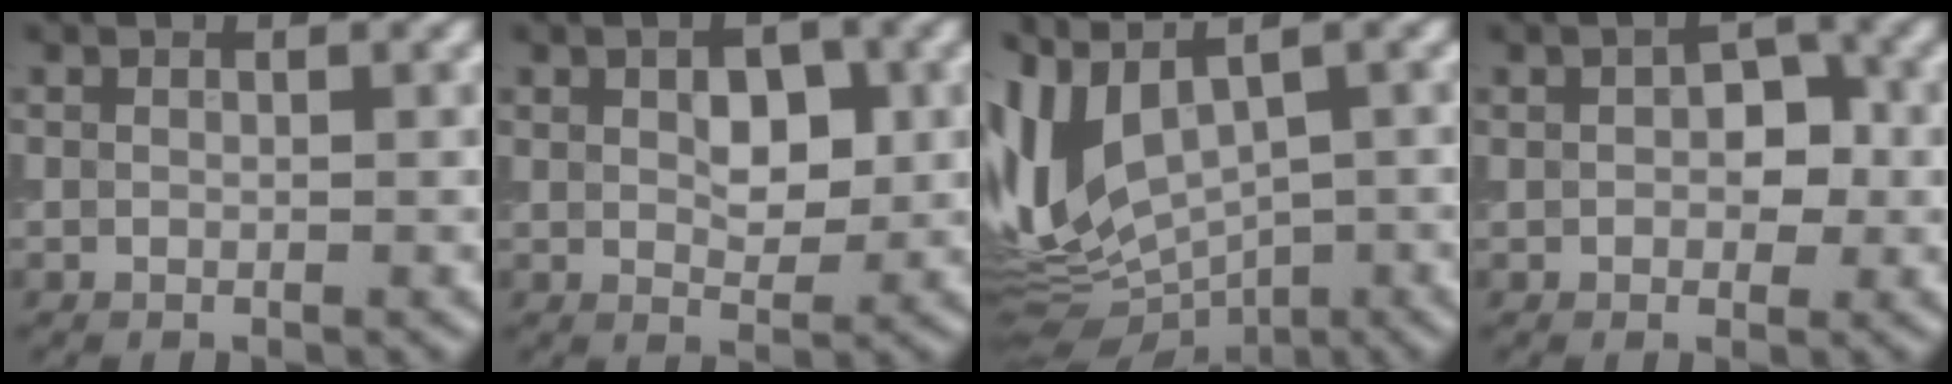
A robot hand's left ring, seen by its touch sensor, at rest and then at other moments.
{"total": 3.7, "force": [0.8, 2.1, 2.9], "torque": [-0.044, 0.000, 0.013]}
{"total": 8.7, "force": [0.7, 4.3, 7.5], "torque": [-0.166, -0.015, 0.028]}
{"total": 3.4, "force": [0.3, 2.0, 2.7], "torque": [-0.040, 0.005, 0.002]}